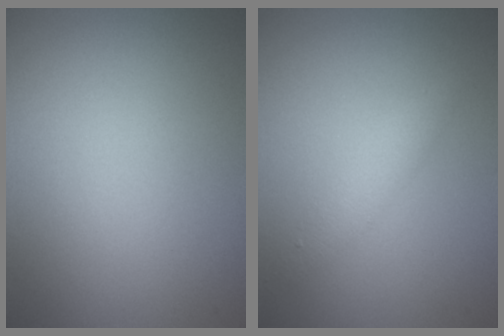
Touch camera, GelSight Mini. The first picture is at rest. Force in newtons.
{"total": 1.6, "press": 1.6, "slide": 0.1}